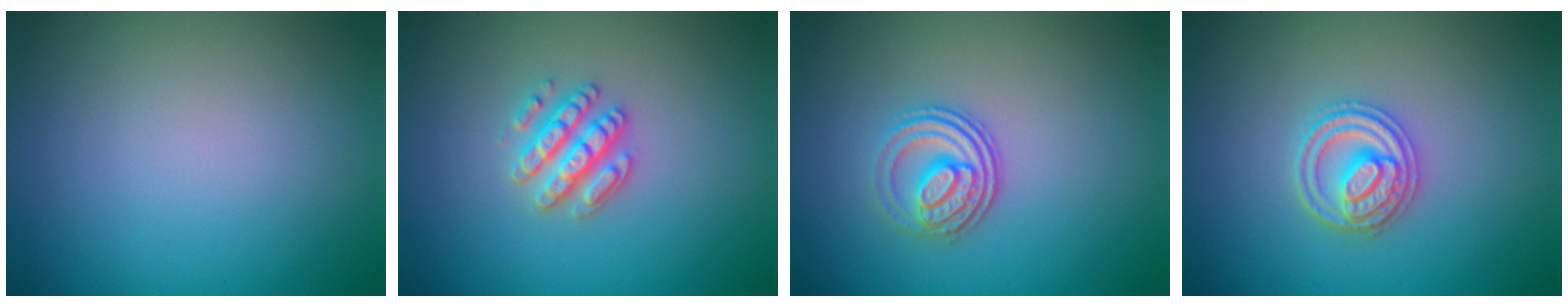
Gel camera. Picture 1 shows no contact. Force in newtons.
{"total": 2.8, "press": 2.7, "slide": 0.8}
{"total": 3.1, "press": 2.5, "slide": 1.9}
{"total": 2.8, "press": 2.8, "slide": 0.4}